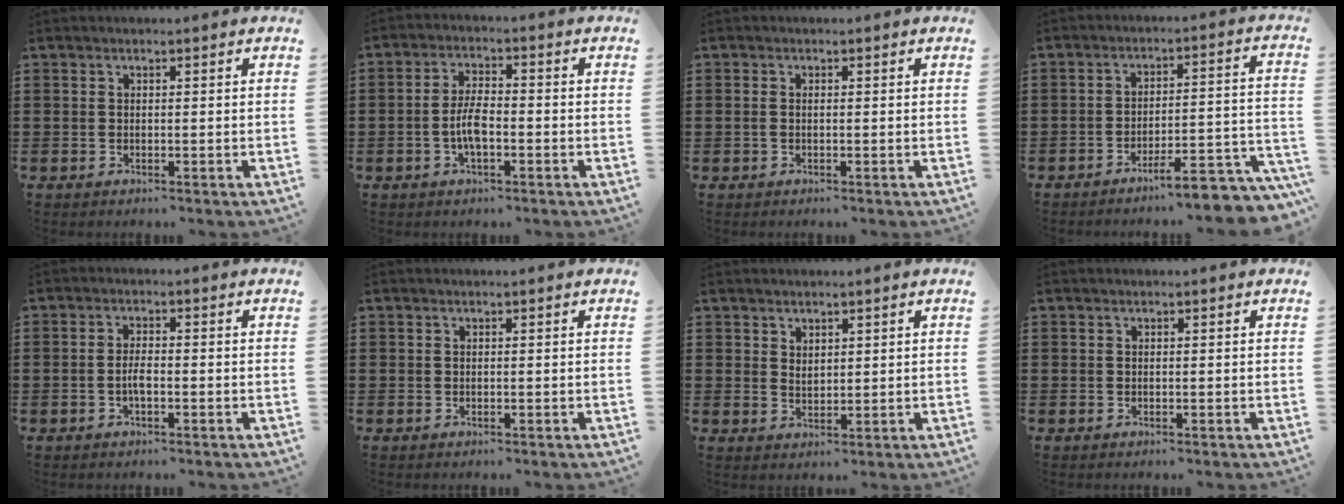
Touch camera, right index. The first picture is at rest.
{"total": 4.9, "force": [-1.3, 1.8, 4.4], "torque": [-0.098, 0.000, -0.029]}
{"total": 0.7, "force": [-0.1, 0.3, 0.6], "torque": [-0.014, 0.000, -0.002]}
{"total": 7.5, "force": [-6.4, 0.6, 3.8], "torque": [-0.052, 0.000, -0.118]}
{"total": 2.6, "force": [-0.8, 0.8, 2.4], "torque": [-0.052, 0.000, -0.017]}
{"total": 0.0}
{"total": 1.9, "force": [1.7, 1.0, 0.3], "torque": [-0.008, 0.004, 0.032]}
{"total": 0.0}